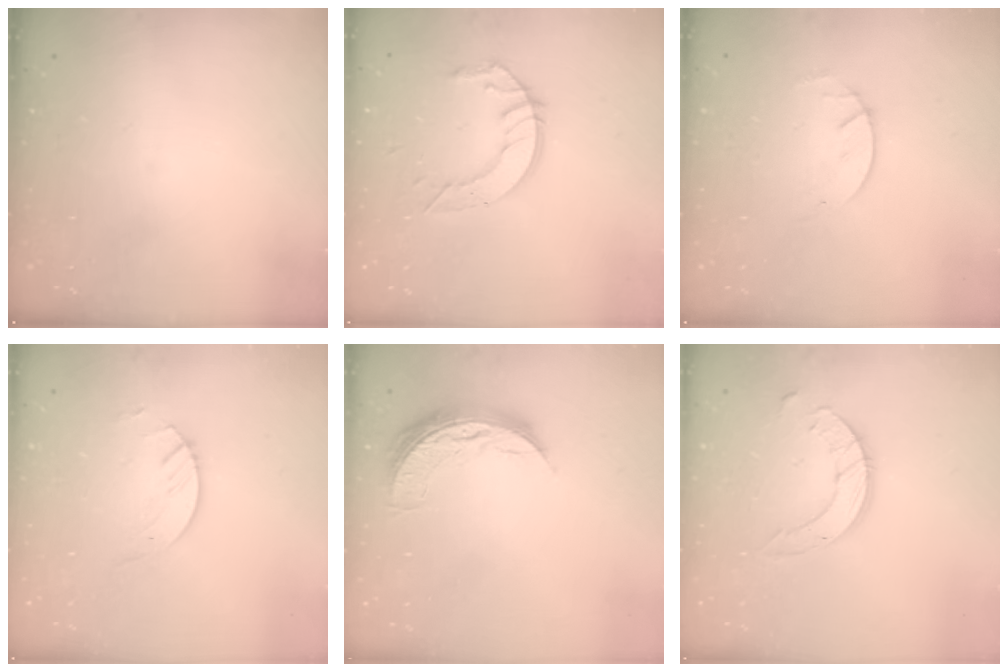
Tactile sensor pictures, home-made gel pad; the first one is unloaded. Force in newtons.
{"total": 8.9, "press": 8.9, "slide": 0.7}
{"total": 1.8, "press": 1.8, "slide": 0.2}
{"total": 3.5, "press": 3.5, "slide": 0.3}
{"total": 8.6, "press": 8.5, "slide": 0.5}
{"total": 9.7, "press": 9.6, "slide": 0.8}